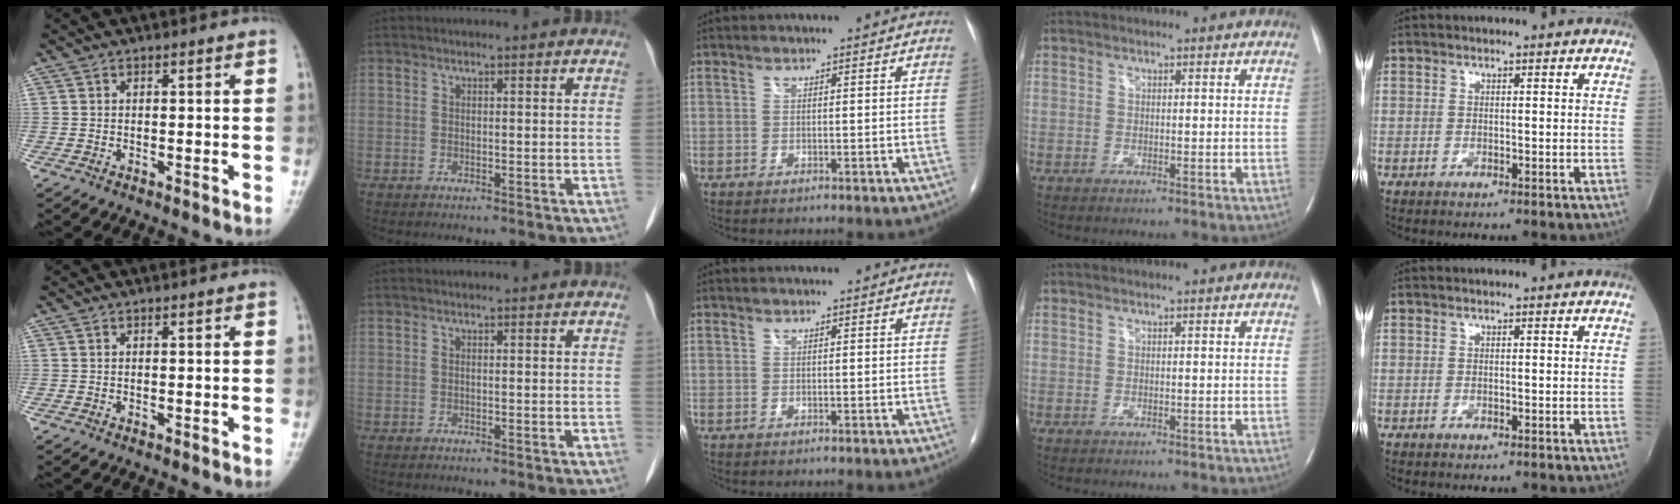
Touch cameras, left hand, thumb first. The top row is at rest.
{}